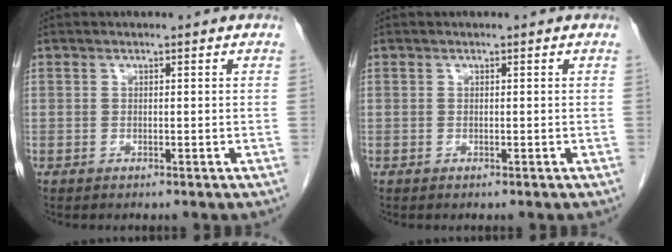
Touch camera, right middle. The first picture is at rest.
{"total": 0.0}